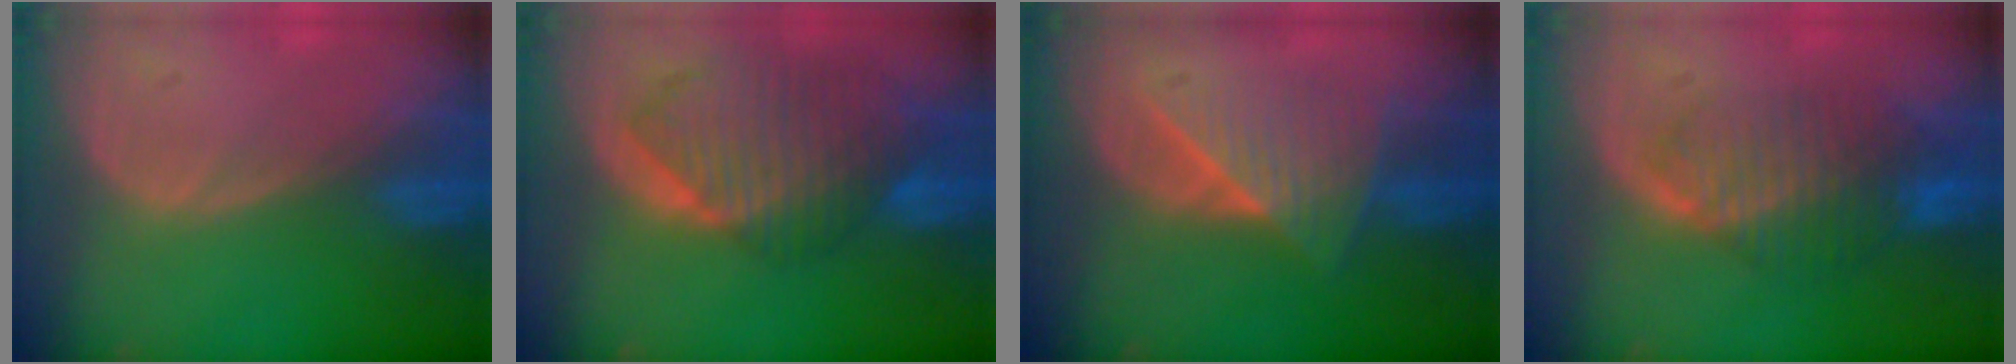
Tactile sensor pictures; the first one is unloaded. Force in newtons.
{"total": 10.4, "press": 9.0, "slide": 5.1}
{"total": 6.5, "press": 6.4, "slide": 1.0}
{"total": 8.4, "press": 7.2, "slide": 4.3}